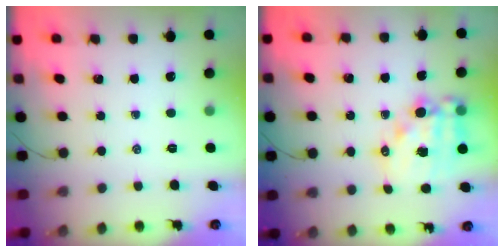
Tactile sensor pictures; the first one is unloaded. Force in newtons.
{"total": 13.5, "press": 13.2, "slide": 3.1}